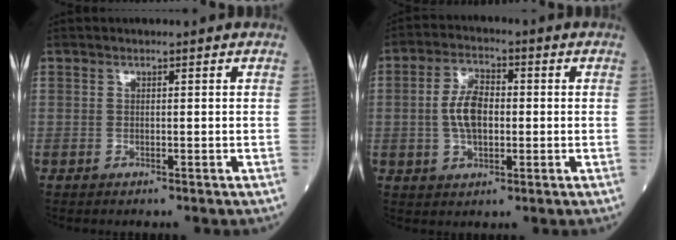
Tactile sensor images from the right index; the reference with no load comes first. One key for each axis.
{"total": 6.7, "fx": -0.2, "fy": 3.5, "fz": 5.7, "tx": -0.117, "ty": 0.011, "tz": -0.005}